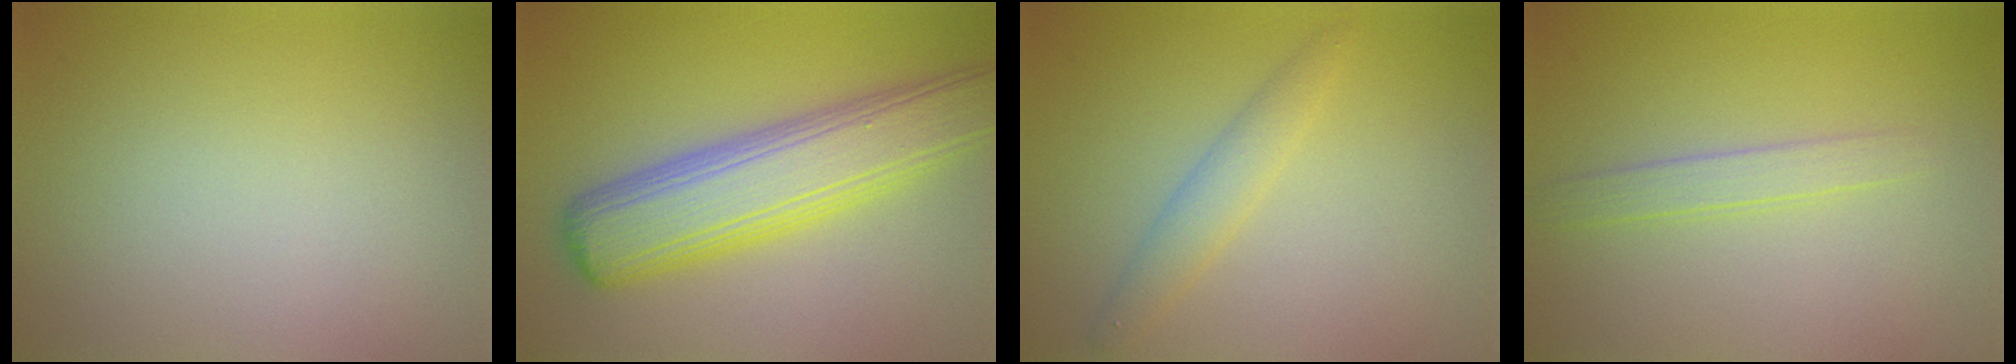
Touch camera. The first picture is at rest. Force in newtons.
{"total": 8.2, "press": 8.2, "slide": 0.3}
{"total": 2.1, "press": 2.1, "slide": 0.0}
{"total": 1.7, "press": 1.7, "slide": 0.1}